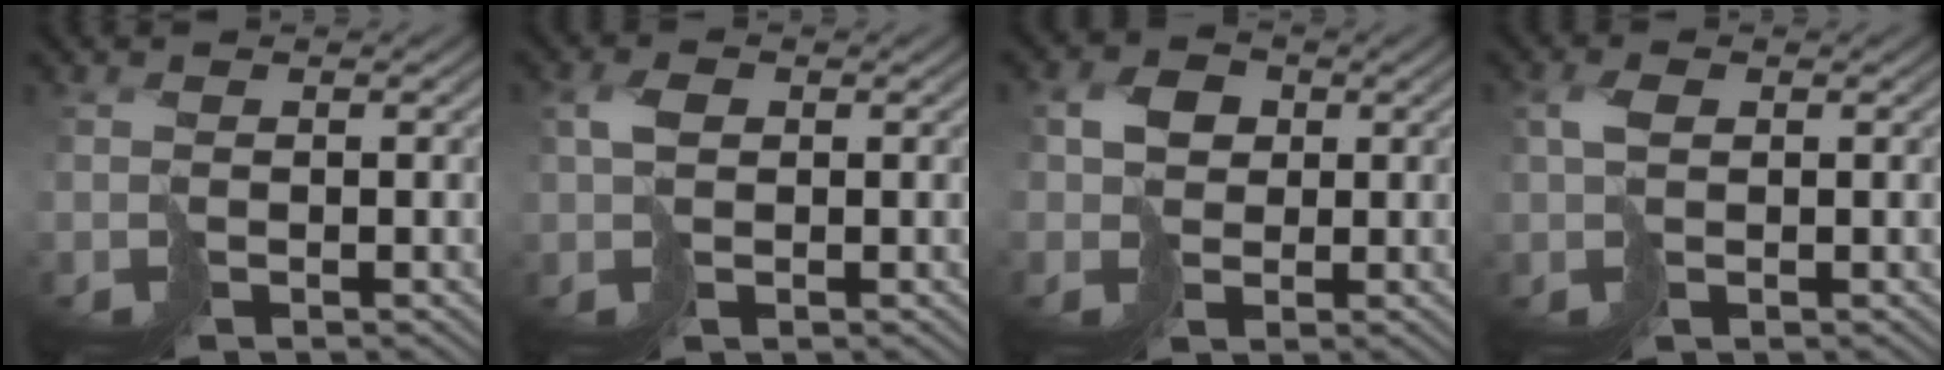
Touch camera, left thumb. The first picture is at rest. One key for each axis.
{"total": 2.2, "fx": 0.7, "fy": 1.3, "fz": 1.7, "tx": -0.037, "ty": 0.002, "tz": 0.013}
{"total": 4.1, "fx": 0.8, "fy": 3.5, "fz": 2.1, "tx": -0.045, "ty": 0.004, "tz": 0.012}
{"total": 2.1, "fx": 0.6, "fy": 1.0, "fz": 1.7, "tx": -0.042, "ty": 0.002, "tz": 0.013}